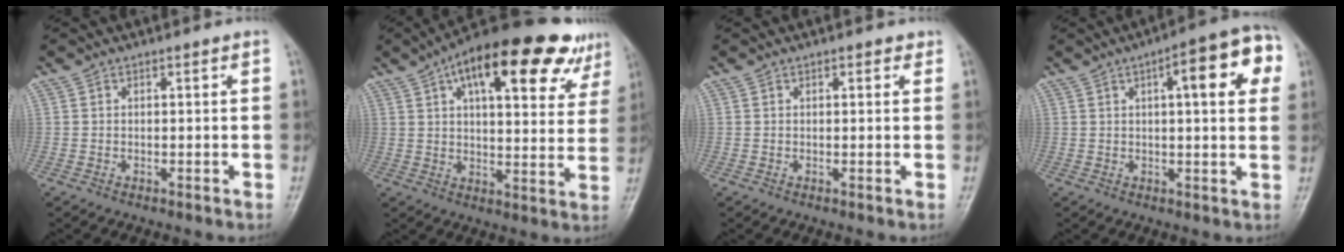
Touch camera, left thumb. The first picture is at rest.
{"total": 23.8, "force": [12.7, 9.4, 17.8], "torque": [-0.234, 0.002, 0.180]}
{"total": 1.2, "force": [0.6, 0.7, 0.7], "torque": [-0.003, -0.001, 0.004]}
{"total": 12.7, "force": [4.0, 3.8, 11.4], "torque": [-0.123, 0.016, 0.041]}